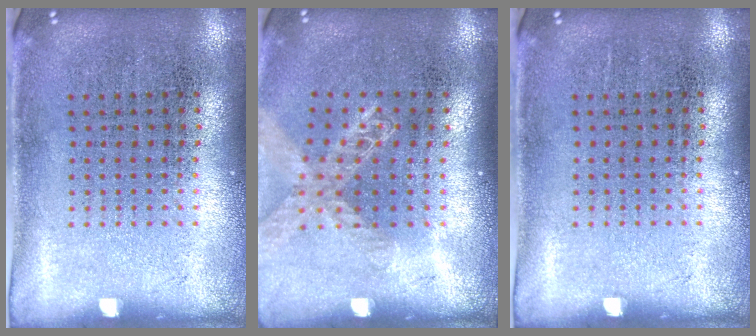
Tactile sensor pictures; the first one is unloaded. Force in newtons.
{"total": 1.4, "press": 1.3, "slide": 0.4}
{"total": 0.0}